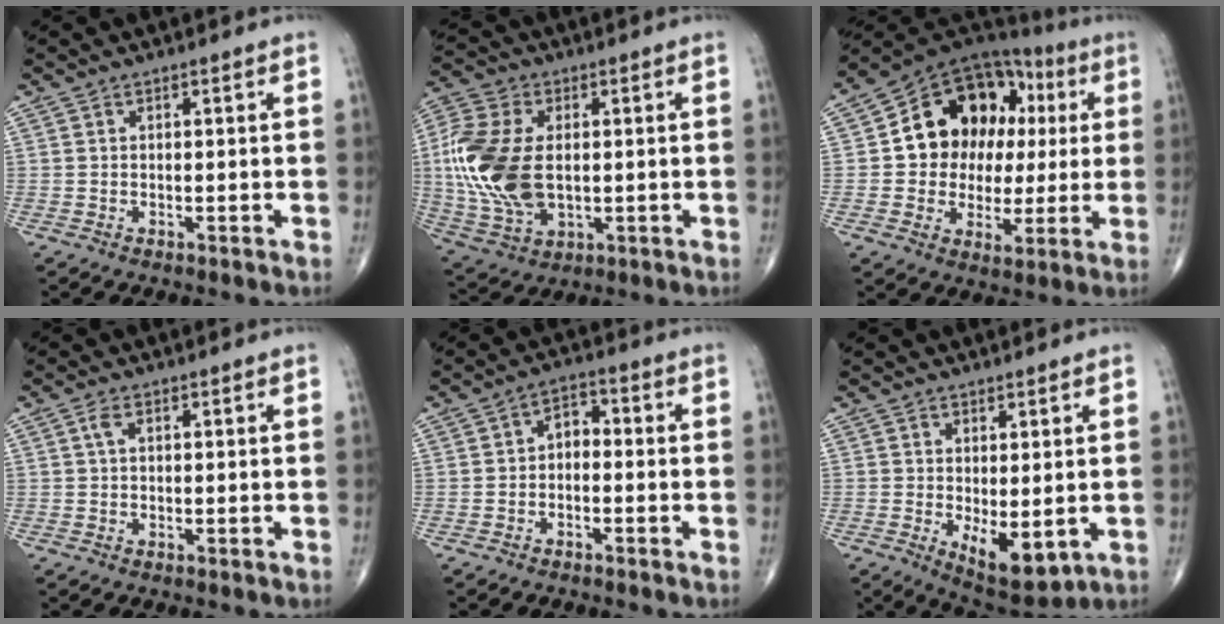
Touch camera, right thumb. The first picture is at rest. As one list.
[{"total": 18.0, "force": [0.4, 11.0, 14.2], "torque": [-0.318, -0.006, 0.014]}, {"total": 19.1, "force": [3.1, 14.7, 11.9], "torque": [-0.123, 0.032, 0.052]}, {"total": 1.7, "force": [0.6, 0.8, 1.3], "torque": [-0.032, 0.004, 0.011]}, {"total": 3.9, "force": [-0.9, 2.6, 2.7], "torque": [-0.029, 0.025, -0.029]}, {"total": 7.9, "force": [-1.3, 3.6, 6.9], "torque": [-0.091, -0.019, -0.006]}]